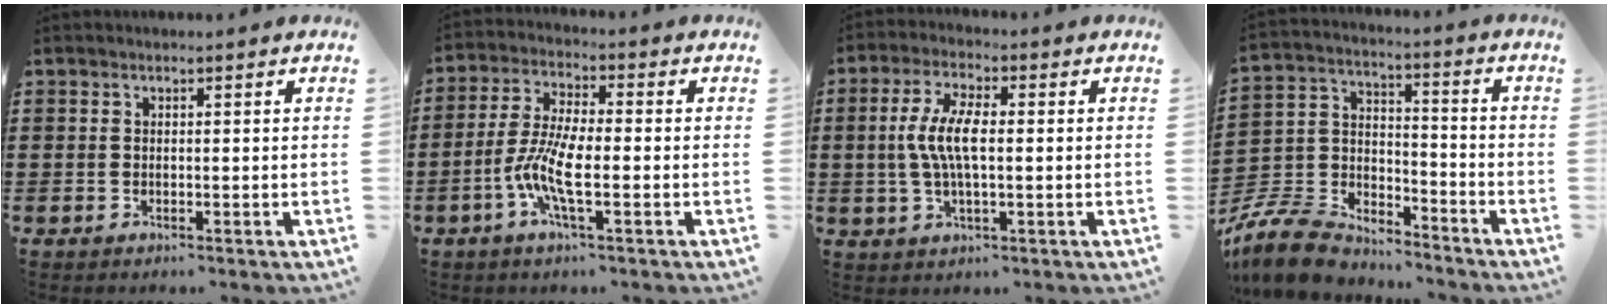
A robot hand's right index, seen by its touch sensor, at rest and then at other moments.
{"total": 7.9, "force": [-2.6, 2.1, 7.2], "torque": [-0.161, -0.012, -0.055]}
{"total": 7.0, "force": [-0.1, 2.3, 6.6], "torque": [-0.147, -0.004, -0.011]}
{"total": 9.8, "force": [-9.0, 2.9, 2.6], "torque": [-0.081, 0.015, -0.186]}